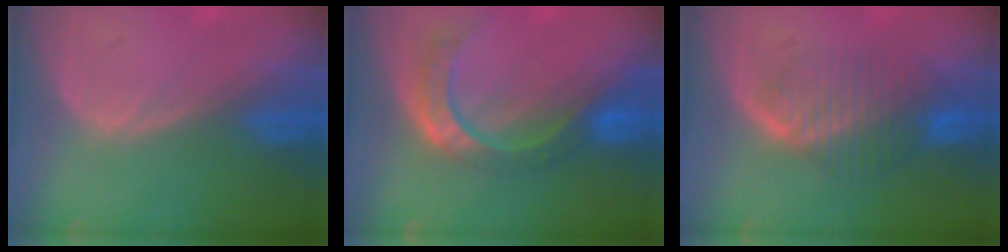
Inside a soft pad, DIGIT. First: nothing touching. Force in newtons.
{"total": 8.7, "press": 7.2, "slide": 4.9}
{"total": 7.9, "press": 7.1, "slide": 3.4}